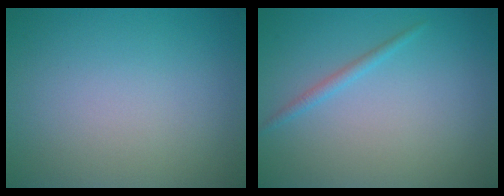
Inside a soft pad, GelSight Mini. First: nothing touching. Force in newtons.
{"total": 1.0, "press": 1.0, "slide": 0.1}